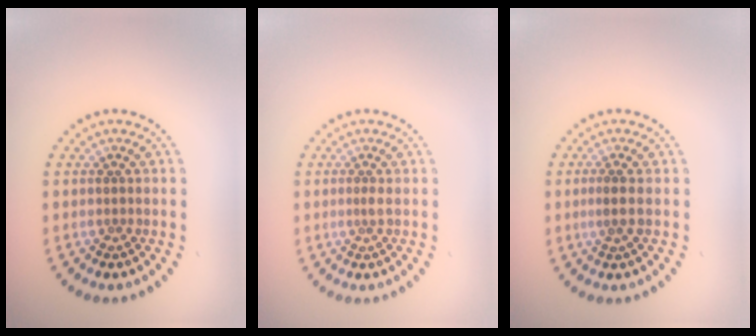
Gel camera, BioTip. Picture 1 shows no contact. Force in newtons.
{"total": 0.9, "press": 0.6, "slide": 0.7}
{"total": 1.2, "press": 1.0, "slide": 0.8}